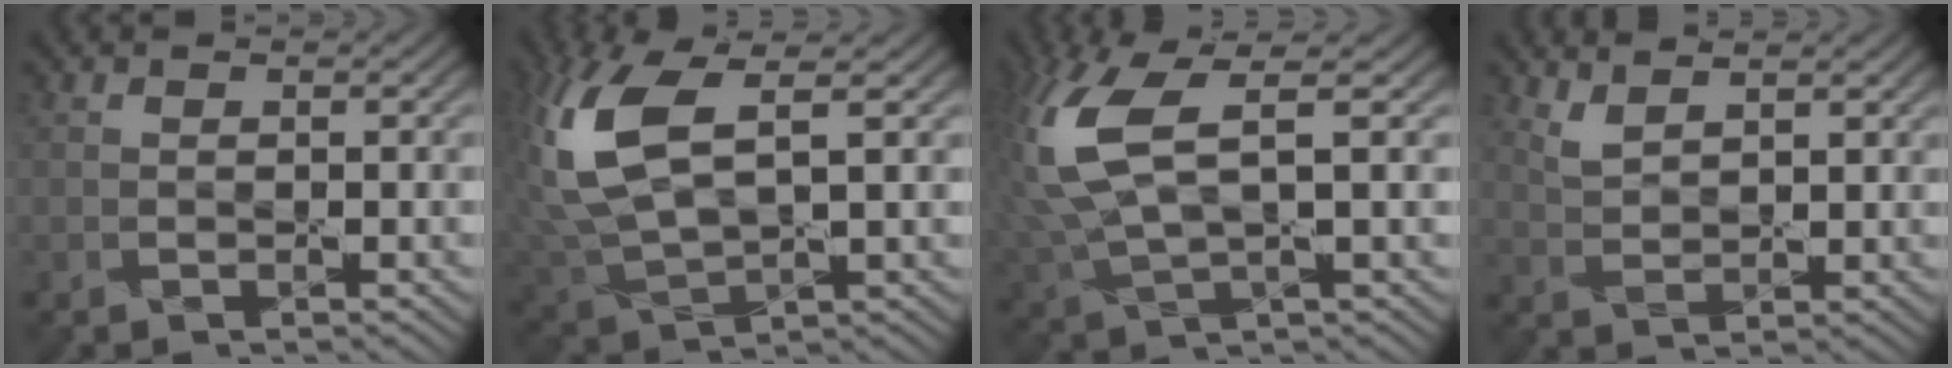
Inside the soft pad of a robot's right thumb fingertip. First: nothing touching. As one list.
[{"total": 12.5, "force": [3.2, 6.0, 10.5], "torque": [-0.281, 0.004, 0.068]}, {"total": 11.5, "force": [3.0, 4.6, 10.1], "torque": [-0.271, 0.005, 0.063]}, {"total": 3.2, "force": [2.6, 0.9, 1.7], "torque": [-0.045, -0.003, 0.059]}]